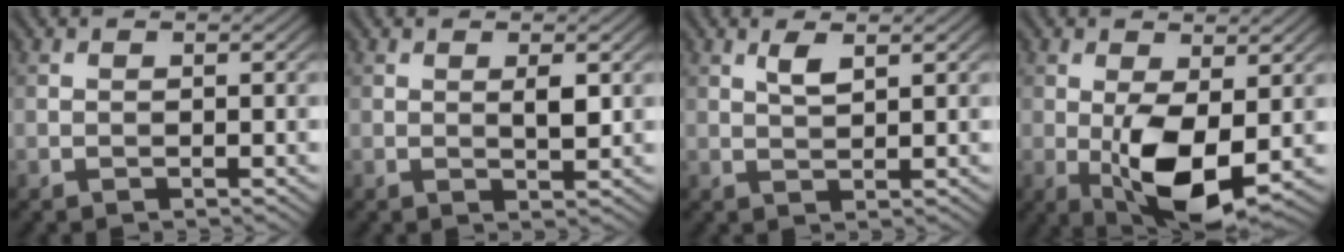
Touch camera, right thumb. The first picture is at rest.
{"total": 1.9, "force": [0.6, 0.5, 1.8], "torque": [-0.037, -0.005, 0.011]}
{"total": 2.2, "force": [1.2, 0.6, 1.7], "torque": [-0.038, 0.001, 0.025]}
{"total": 8.3, "force": [-1.2, 3.7, 7.3], "torque": [-0.149, -0.012, -0.013]}